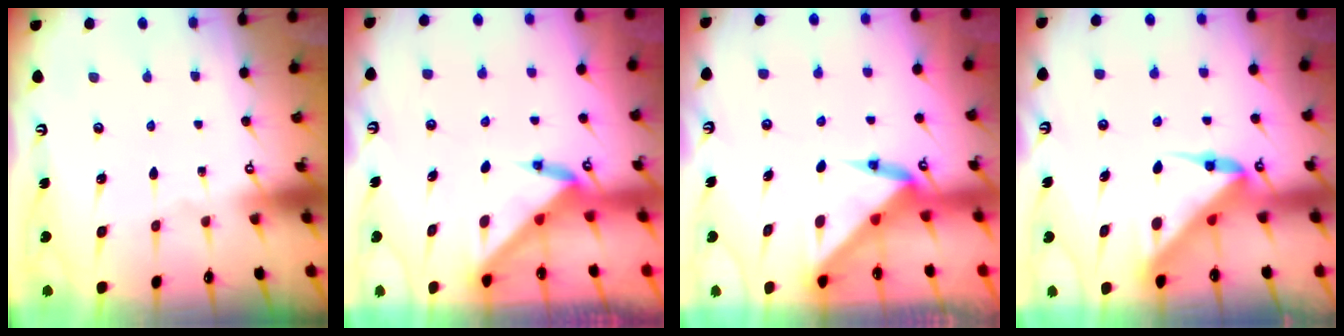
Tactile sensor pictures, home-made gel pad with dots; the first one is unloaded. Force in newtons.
{"total": 3.4, "press": 3.4, "slide": 0.1}
{"total": 3.8, "press": 3.8, "slide": 0.2}
{"total": 5.3, "press": 5.3, "slide": 0.4}